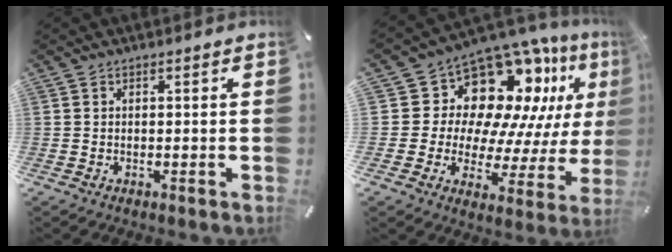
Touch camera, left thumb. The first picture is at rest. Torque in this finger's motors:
{"motor_torque": [2.36, 2.65, 0.17, -0.03, 0.19]}